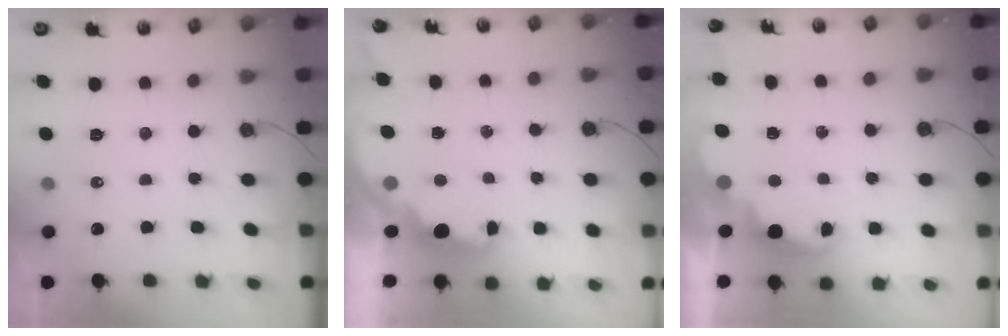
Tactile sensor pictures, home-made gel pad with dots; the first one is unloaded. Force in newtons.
{"total": 2.1, "press": 2.0, "slide": 0.8}
{"total": 2.6, "press": 2.5, "slide": 0.6}